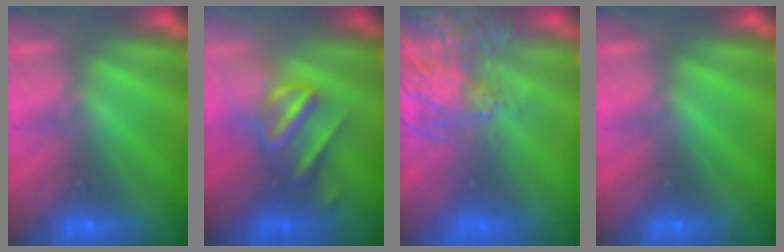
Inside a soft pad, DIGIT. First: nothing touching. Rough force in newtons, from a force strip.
{"total": 3.0}
{"total": 7.2}
{"total": 0.0}